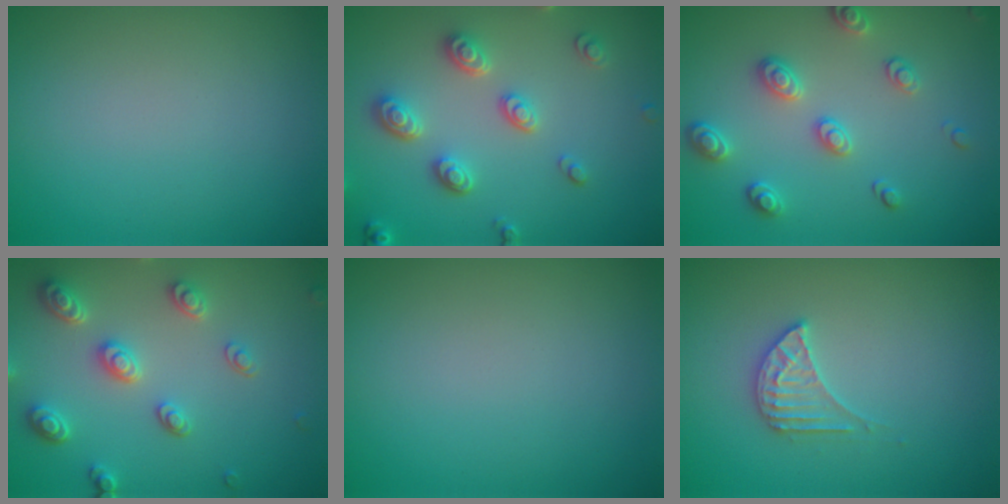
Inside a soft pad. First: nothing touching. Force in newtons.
{"total": 3.5, "press": 3.2, "slide": 1.4}
{"total": 2.8, "press": 2.6, "slide": 1.1}
{"total": 4.5, "press": 3.6, "slide": 2.6}
{"total": 0.0}
{"total": 2.3, "press": 2.3, "slide": 0.3}